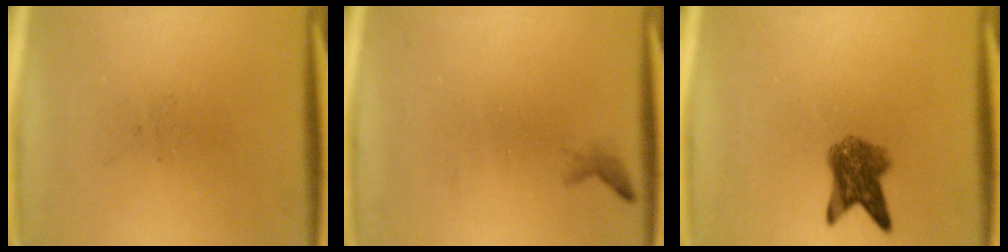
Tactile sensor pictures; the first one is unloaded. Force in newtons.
{"total": 0.7}
{"total": 5.2}